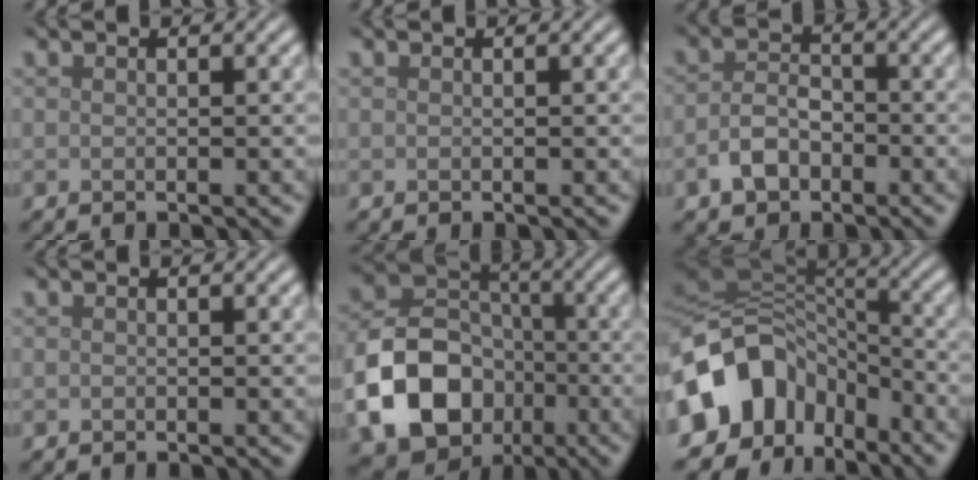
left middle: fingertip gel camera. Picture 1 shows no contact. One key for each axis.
{"total": 0.0}
{"total": 3.1, "fx": -1.6, "fy": 2.1, "fz": 1.7, "tx": -0.031, "ty": 0.005, "tz": -0.034}
{"total": 0.0}
{"total": 12.8, "fx": -4.5, "fy": 9.9, "fz": 6.8, "tx": -0.153, "ty": -0.027, "tz": -0.087}
{"total": 12.4, "fx": -5.2, "fy": 9.3, "fz": 6.5, "tx": -0.138, "ty": 0.000, "tz": -0.100}